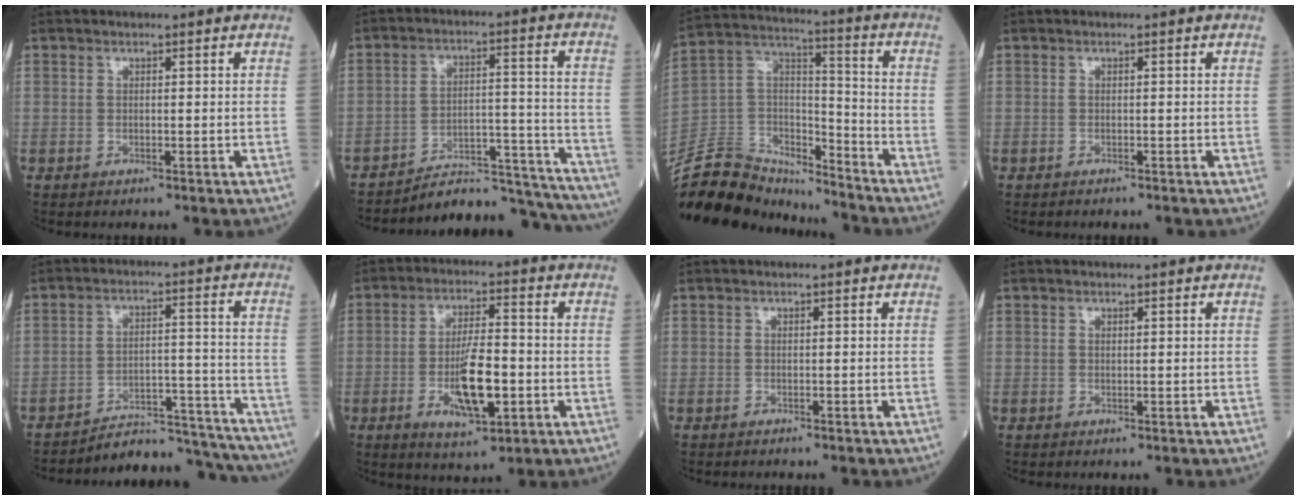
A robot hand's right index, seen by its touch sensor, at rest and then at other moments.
{"total": 16.3, "force": [-16.1, 1.5, 2.1], "torque": [-0.010, 0.048, -0.225]}
{"total": 18.9, "force": [-17.7, 4.9, 4.6], "torque": [-0.094, 0.041, -0.305]}
{"total": 1.2, "force": [-1.1, 0.4, 0.3], "torque": [-0.009, -0.001, -0.015]}
{"total": 14.8, "force": [-14.6, 1.8, 1.1], "torque": [0.007, 0.045, -0.201]}
{"total": 9.7, "force": [-2.5, 2.5, 9.0], "torque": [-0.169, -0.006, -0.039]}
{"total": 0.6, "force": [-0.5, 0.1, 0.2], "torque": [-0.005, 0.000, -0.011]}
{"total": 0.0}